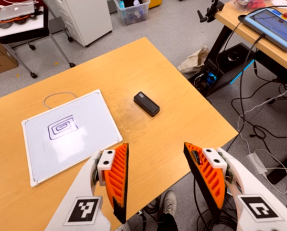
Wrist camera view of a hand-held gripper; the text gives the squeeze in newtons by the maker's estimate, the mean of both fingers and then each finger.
{"total": 0.0}